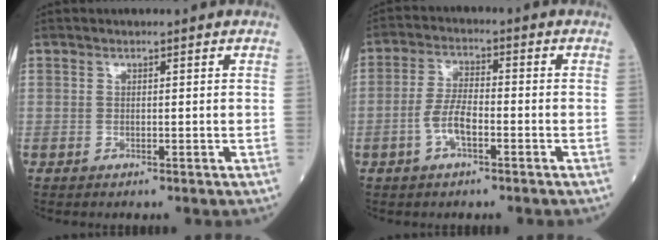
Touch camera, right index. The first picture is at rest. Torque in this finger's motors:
{"motor_torque": [0.56, -0.15, 0.22, 0.05]}